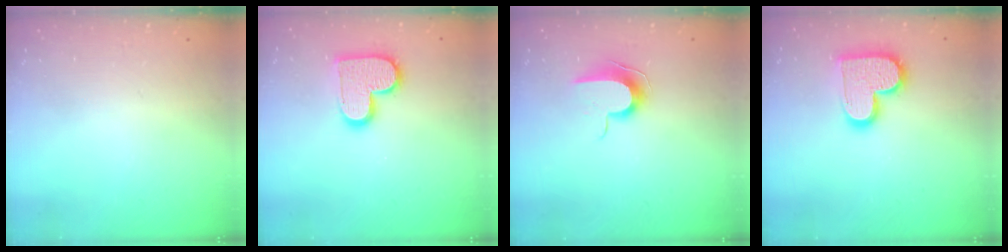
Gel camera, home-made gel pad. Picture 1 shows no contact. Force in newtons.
{"total": 13.5, "press": 13.5, "slide": 0.8}
{"total": 8.9, "press": 8.9, "slide": 0.8}
{"total": 13.8, "press": 13.8, "slide": 0.6}